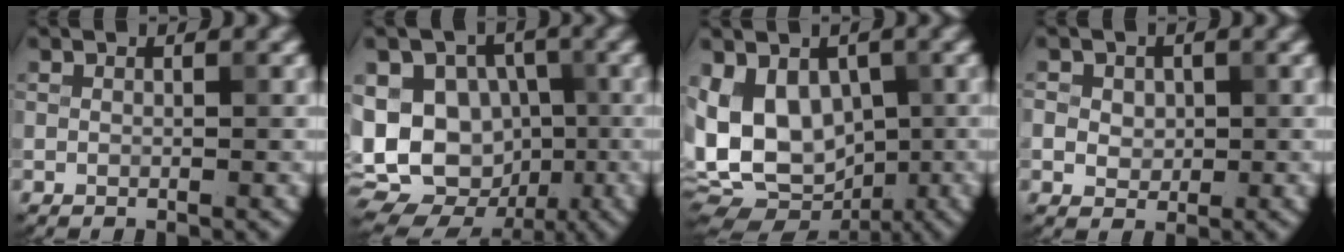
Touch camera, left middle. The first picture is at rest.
{"total": 14.4, "force": [-2.3, 11.9, 7.9], "torque": [-0.139, 0.012, -0.056]}
{"total": 12.6, "force": [0.1, 9.2, 8.6], "torque": [-0.146, 0.000, 0.012]}
{"total": 3.0, "force": [0.7, 2.5, 1.4], "torque": [-0.025, 0.012, 0.008]}